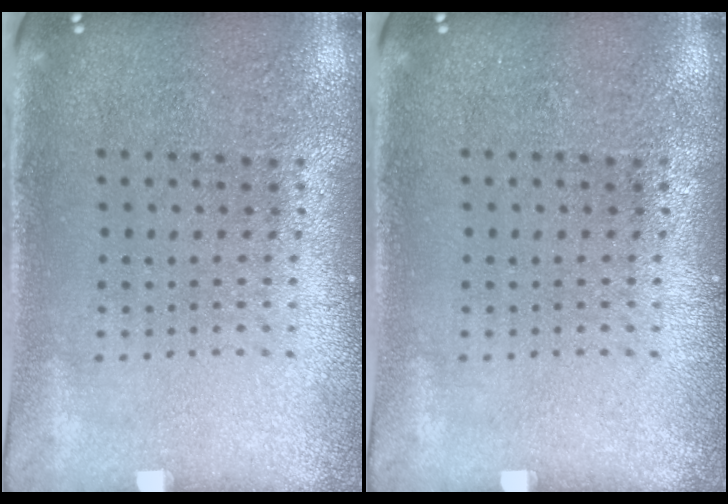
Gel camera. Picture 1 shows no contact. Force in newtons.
{"total": 0.0}